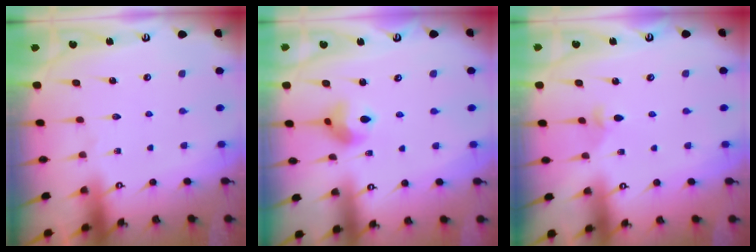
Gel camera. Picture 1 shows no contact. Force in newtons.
{"total": 7.2, "press": 7.2, "slide": 0.3}
{"total": 3.1, "press": 3.1, "slide": 0.5}